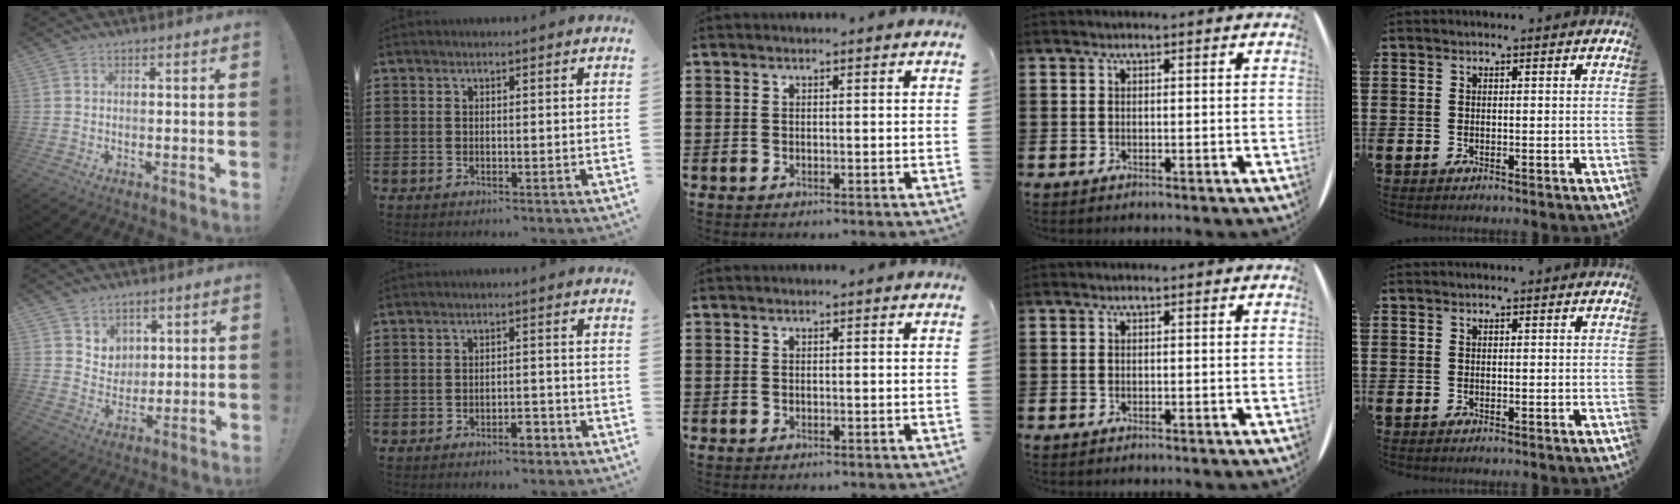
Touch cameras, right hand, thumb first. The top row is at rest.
{"thumb": {"total": 6.4, "force": [4.2, 4.8, 0.6], "torque": [-0.014, -0.037, 0.084]}, "index": {"total": 3.0, "force": [-2.4, 1.0, 1.5], "torque": [-0.026, 0.006, -0.047]}}